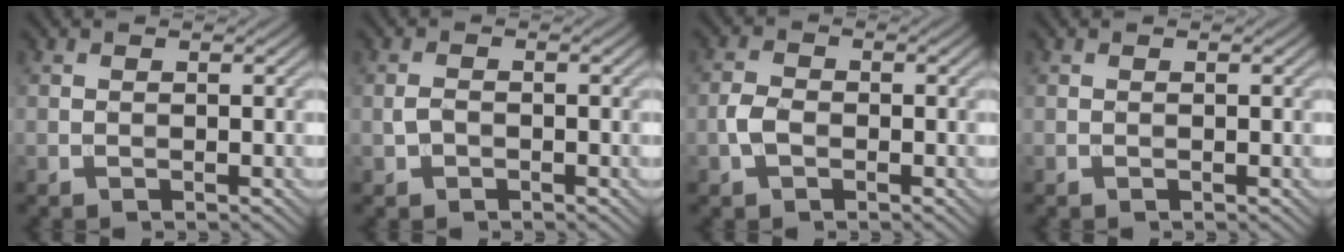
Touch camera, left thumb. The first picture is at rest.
{"total": 1.5, "force": [-0.5, 1.0, 0.9], "torque": [-0.023, 0.001, -0.012]}
{"total": 2.6, "force": [-0.9, 1.7, 1.7], "torque": [-0.039, 0.002, -0.024]}
{"total": 0.0}